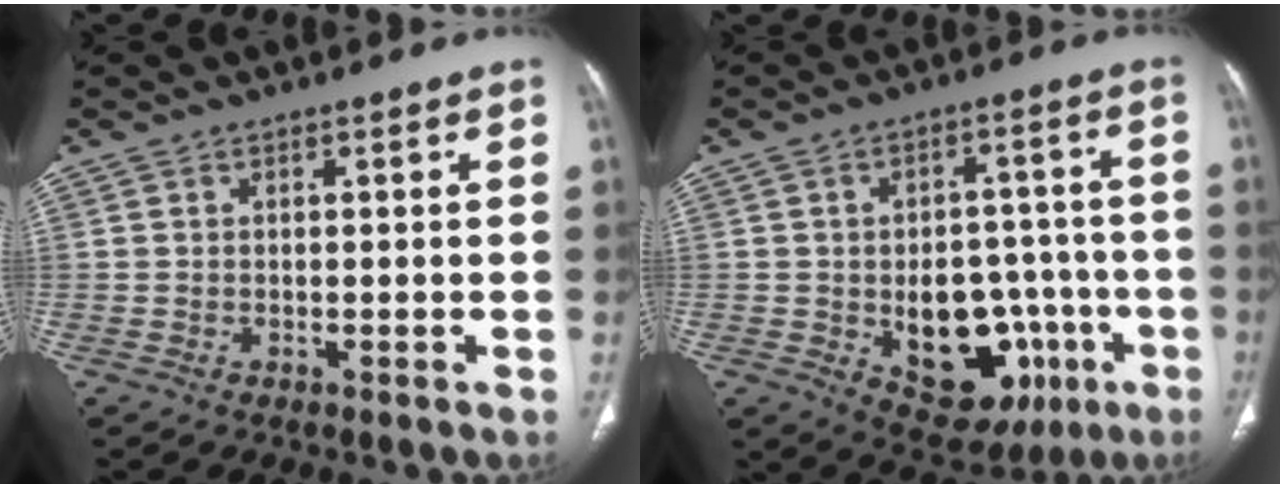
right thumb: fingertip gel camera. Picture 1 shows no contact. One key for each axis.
{"total": 17.1, "fx": -5.0, "fy": 11.1, "fz": 12.0, "tx": -0.119, "ty": 0.029, "tz": -0.052}